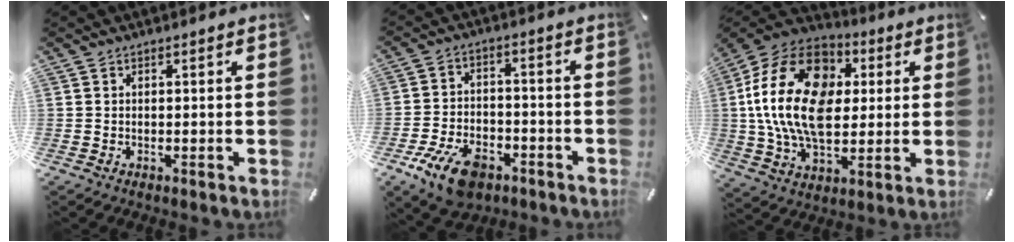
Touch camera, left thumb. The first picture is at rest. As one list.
[{"total": 10.6, "force": [-6.0, 6.3, 6.1], "torque": [-0.122, 0.033, -0.105]}, {"total": 22.3, "force": [2.3, 15.8, 15.5], "torque": [-0.304, 0.014, 0.039]}]